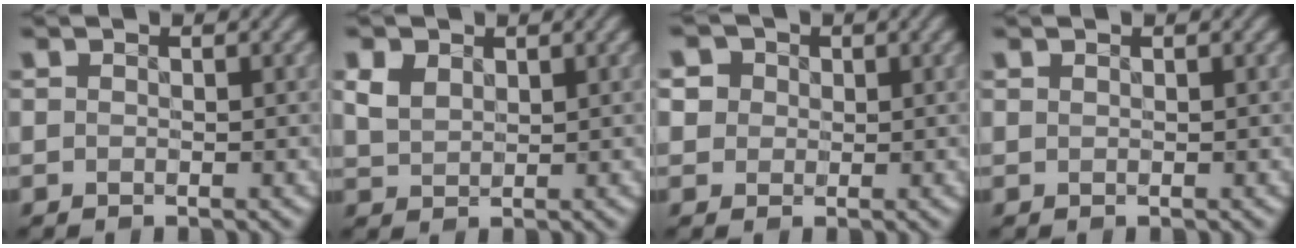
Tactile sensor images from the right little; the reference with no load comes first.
{"total": 1.2, "force": [0.5, 0.8, 0.6], "torque": [-0.023, -0.004, 0.021]}
{"total": 1.9, "force": [0.3, 1.8, 0.3], "torque": [-0.025, -0.002, 0.020]}
{"total": 0.6, "force": [0.4, 0.2, 0.3], "torque": [0.001, 0.002, -0.002]}